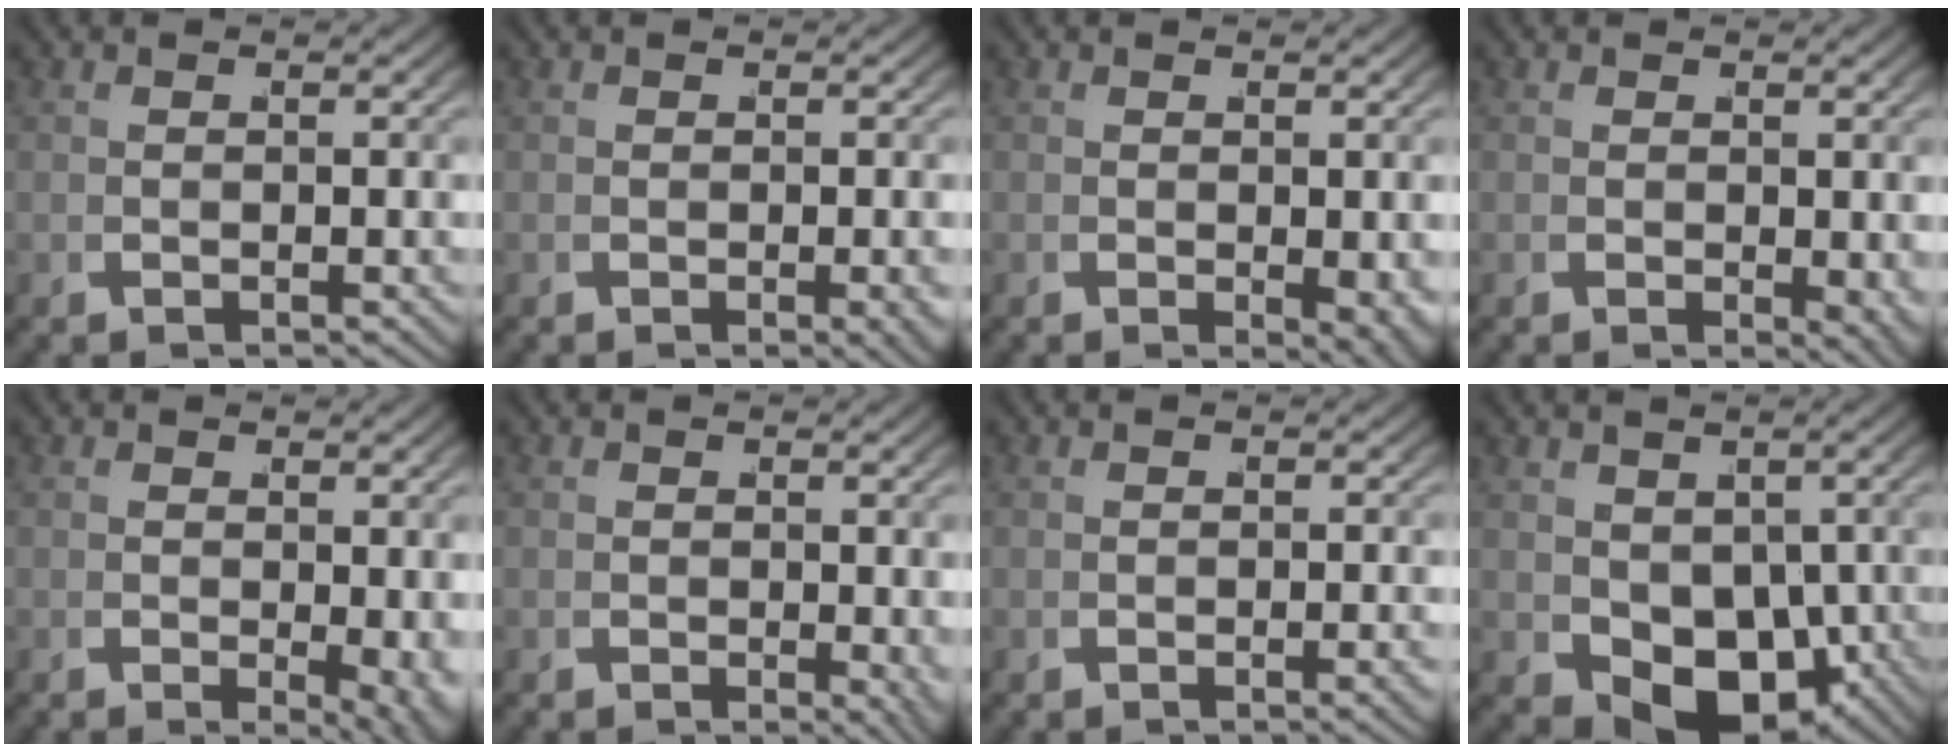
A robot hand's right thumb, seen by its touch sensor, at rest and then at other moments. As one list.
[{"total": 1.4, "force": [-0.3, 0.4, 1.3], "torque": [-0.020, -0.002, -0.002]}, {"total": 2.6, "force": [-0.2, 1.2, 2.3], "torque": [-0.027, -0.012, 0.006]}, {"total": 1.9, "force": [0.1, 1.0, 1.6], "torque": [-0.014, -0.009, 0.009]}, {"total": 3.1, "force": [-0.1, 1.4, 2.7], "torque": [-0.036, -0.017, 0.009]}, {"total": 1.6, "force": [0.0, 0.8, 1.4], "torque": [-0.012, -0.007, 0.005]}, {"total": 0.6, "force": [-0.2, 0.1, 0.6], "torque": [-0.012, 0.003, -0.002]}, {"total": 7.6, "force": [-1.5, 5.2, 5.3], "torque": [-0.096, -0.052, 0.011]}]